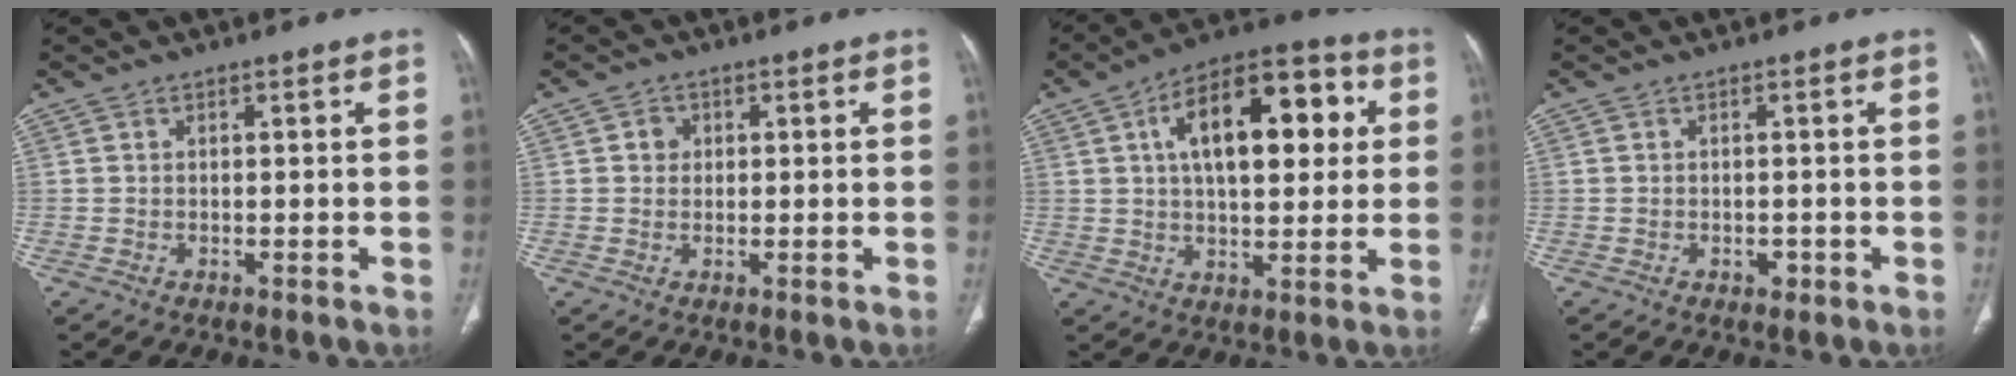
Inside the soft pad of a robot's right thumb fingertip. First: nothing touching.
{"total": 2.0, "force": [0.4, 1.9, 0.6], "torque": [0.001, 0.002, 0.004]}
{"total": 19.1, "force": [4.7, 9.5, 15.8], "torque": [-0.206, 0.020, 0.063]}
{"total": 1.3, "force": [-0.5, 0.9, 0.7], "torque": [-0.007, 0.001, -0.006]}